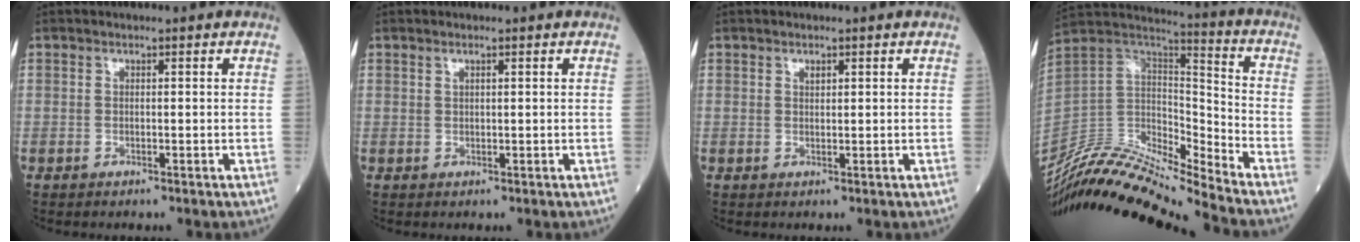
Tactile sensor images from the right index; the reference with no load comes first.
{"total": 0.7, "force": [0.5, 0.0, 0.5], "torque": [-0.010, 0.002, 0.010]}
{"total": 0.8, "force": [0.5, 0.3, 0.5], "torque": [-0.009, -0.002, 0.010]}
{"total": 20.3, "force": [-19.3, 0.2, 6.4], "torque": [-0.126, 0.034, -0.343]}